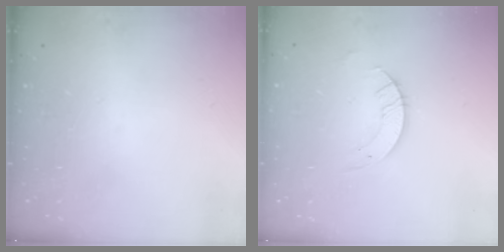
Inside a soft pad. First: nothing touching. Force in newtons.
{"total": 4.0, "press": 4.0, "slide": 0.2}